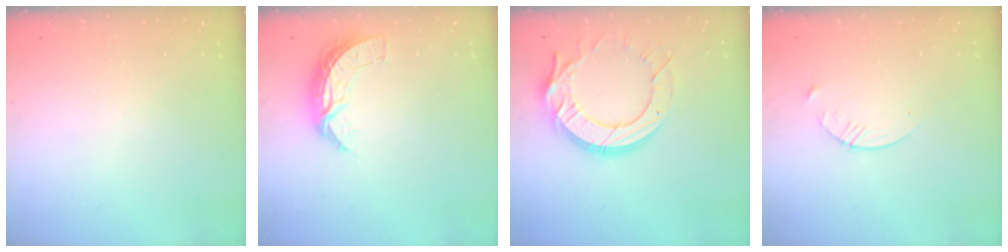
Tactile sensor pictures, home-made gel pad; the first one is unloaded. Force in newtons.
{"total": 6.9, "press": 6.9, "slide": 0.6}
{"total": 17.4, "press": 17.3, "slide": 1.7}
{"total": 3.1, "press": 3.1, "slide": 0.4}